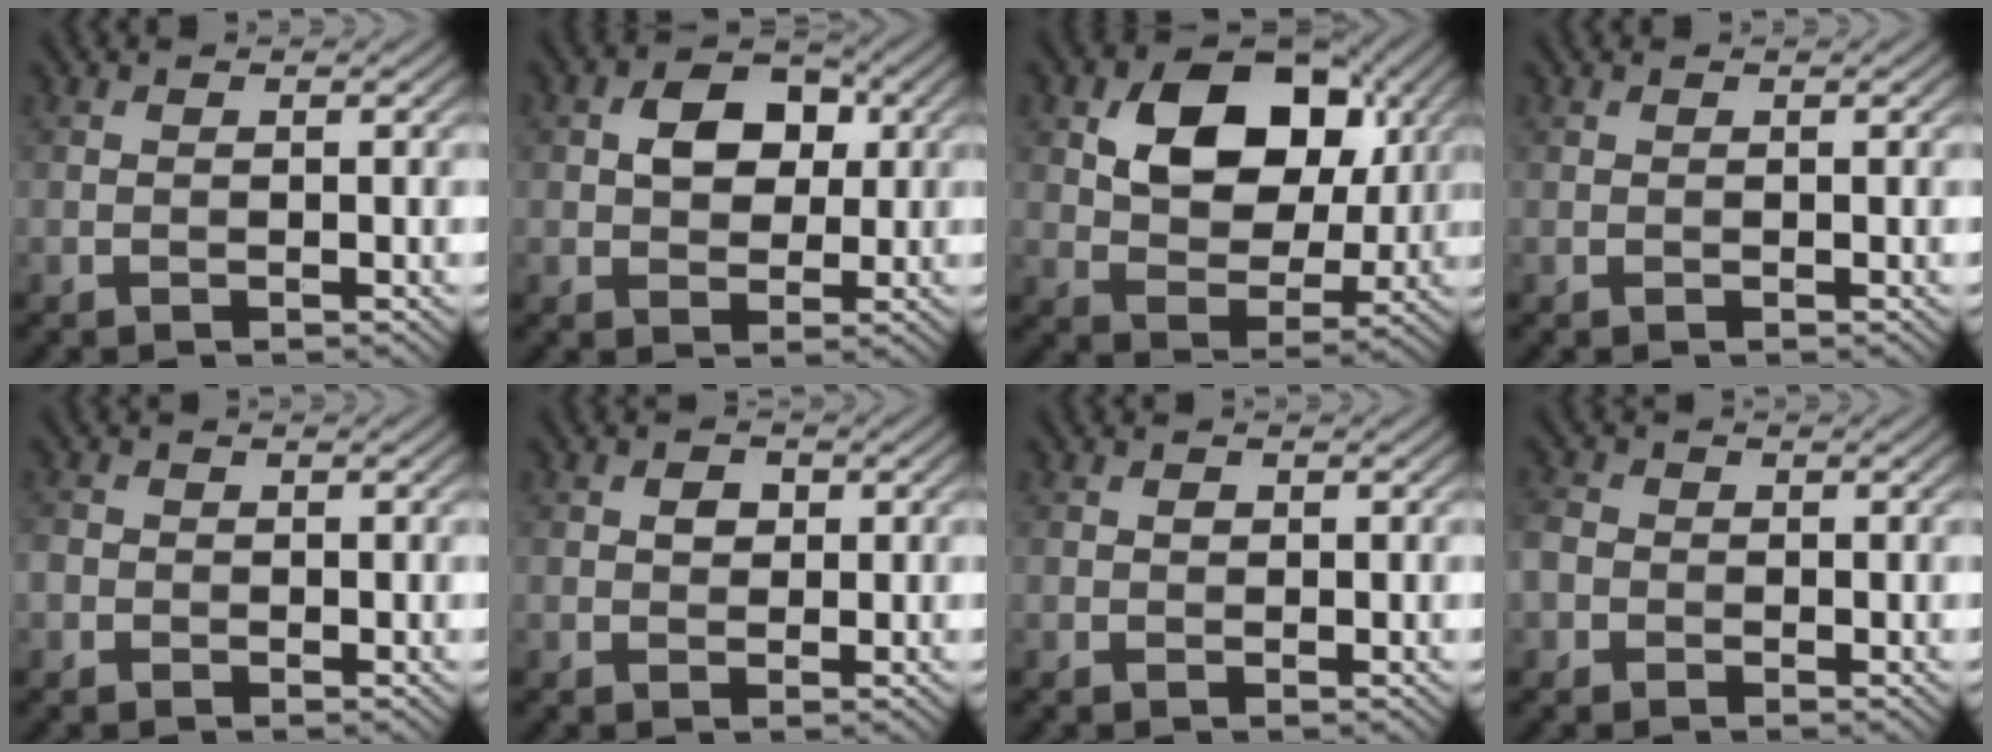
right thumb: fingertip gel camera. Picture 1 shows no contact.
{"total": 5.7, "force": [1.1, 4.2, 3.7], "torque": [-0.068, 0.007, 0.009]}
{"total": 13.0, "force": [4.1, 8.9, 8.6], "torque": [-0.155, 0.003, 0.064]}
{"total": 0.0}
{"total": 1.9, "force": [-0.5, 1.7, 0.6], "torque": [-0.013, -0.006, -0.015]}
{"total": 1.7, "force": [0.3, 1.4, 0.9], "torque": [-0.017, 0.000, 0.000]}
{"total": 0.6, "force": [0.1, 0.5, 0.3], "torque": [-0.002, -0.003, -0.002]}
{"total": 3.0, "force": [-0.9, 2.7, 1.2], "torque": [-0.035, -0.002, -0.023]}